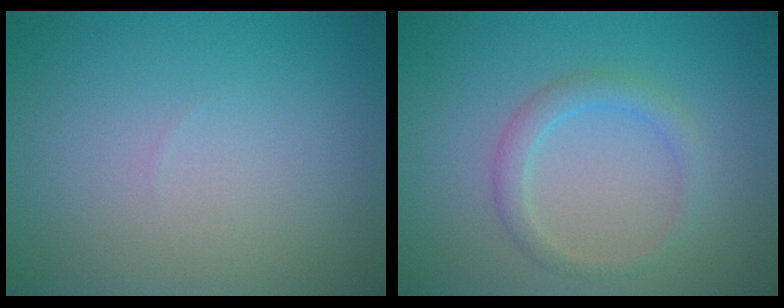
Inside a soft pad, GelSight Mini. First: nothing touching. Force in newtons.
{"total": 2.1, "press": 2.1, "slide": 0.1}